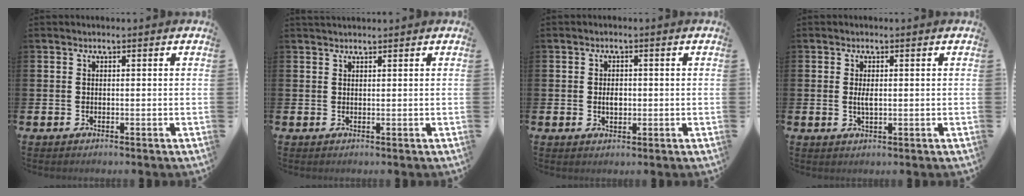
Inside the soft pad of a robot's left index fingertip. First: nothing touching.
{"total": 1.0, "force": [1.0, 0.1, 0.1], "torque": [0.008, -0.002, 0.016]}
{"total": 2.1, "force": [0.0, 1.4, 1.6], "torque": [-0.012, -0.001, -0.006]}
{"total": 1.8, "force": [0.2, 0.6, 1.7], "torque": [-0.030, 0.001, 0.002]}